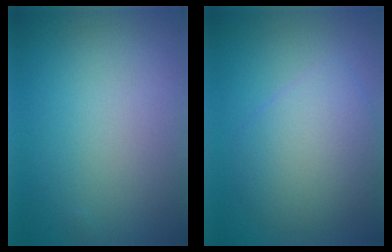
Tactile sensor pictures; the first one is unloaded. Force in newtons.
{"total": 5.3, "press": 5.3, "slide": 0.0}